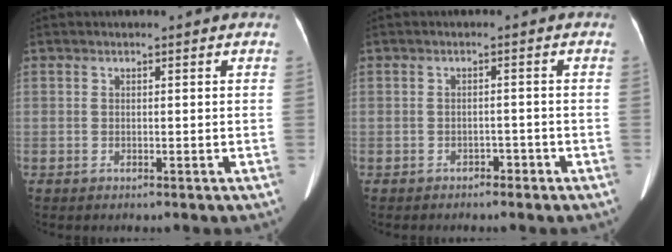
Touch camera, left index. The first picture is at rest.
{"total": 1.6, "force": [-1.2, 0.9, 0.5], "torque": [-0.007, 0.003, -0.020]}